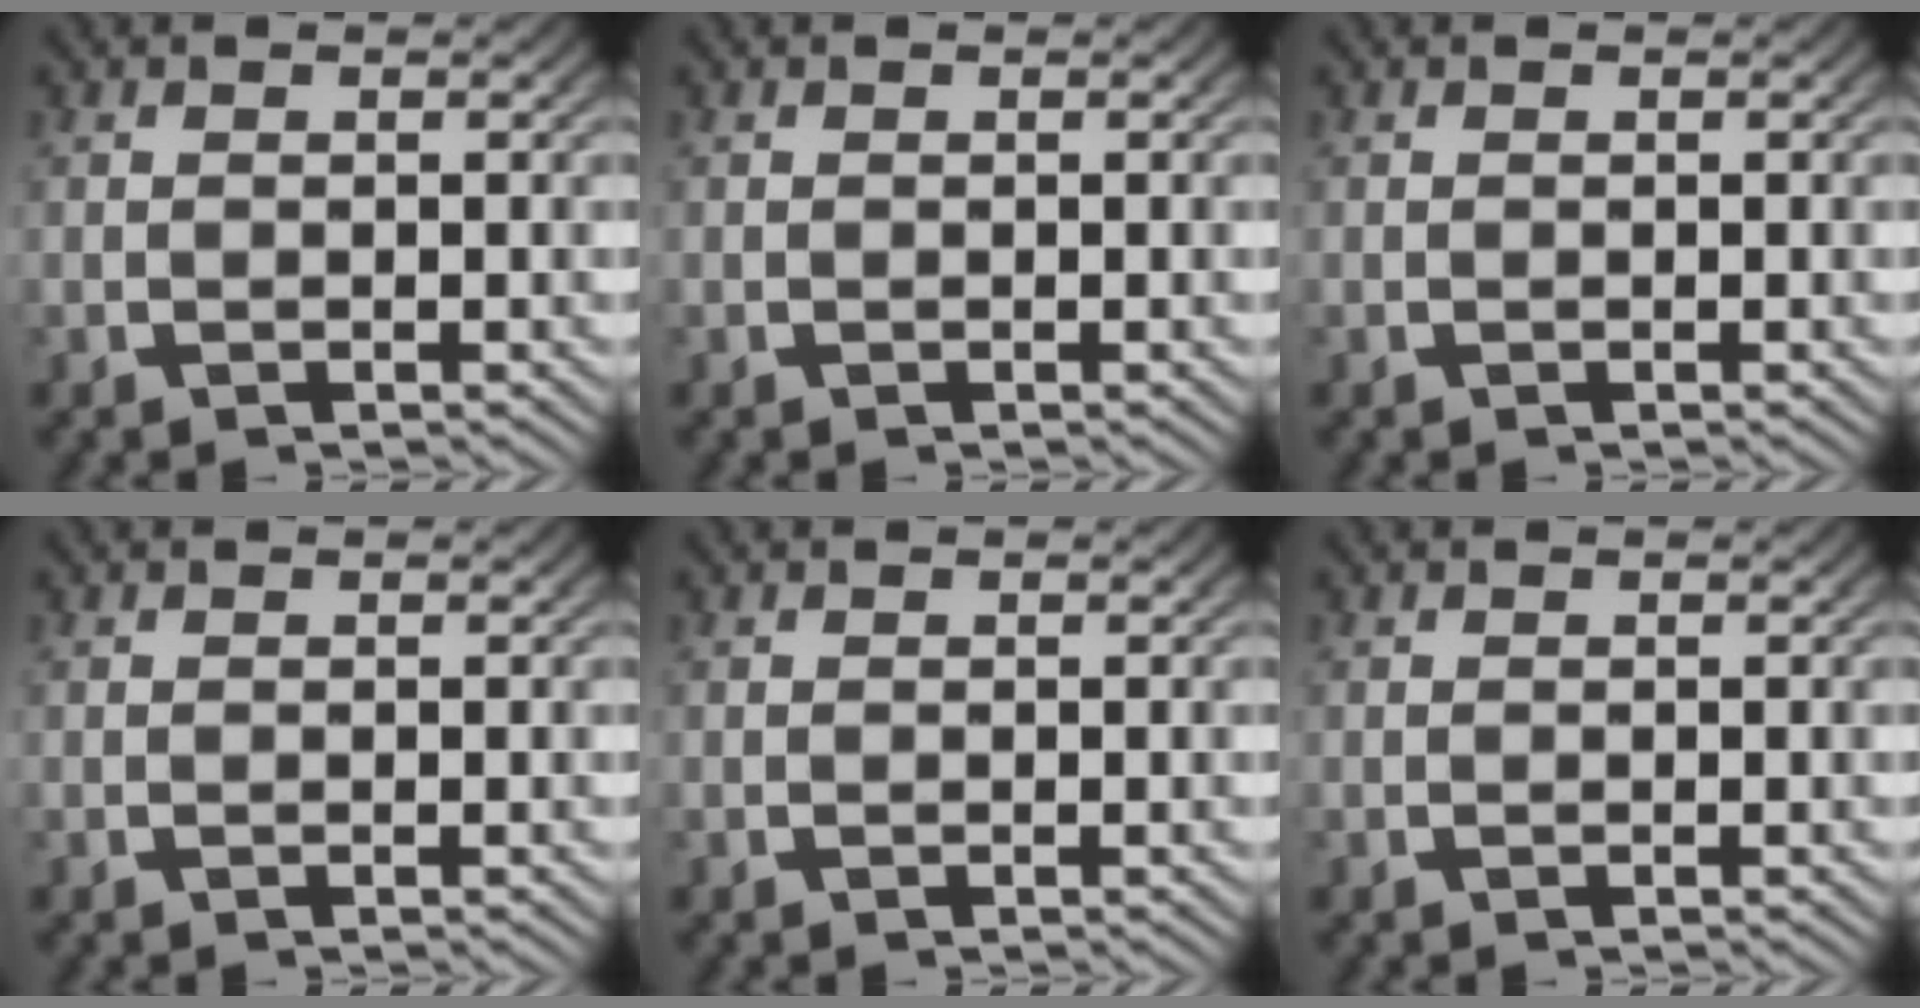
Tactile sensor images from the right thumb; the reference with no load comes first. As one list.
[{"total": 0.0}, {"total": 0.0}, {"total": 0.0}, {"total": 0.0}, {"total": 0.0}]